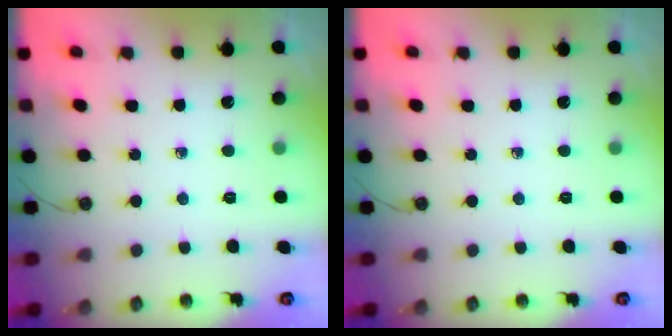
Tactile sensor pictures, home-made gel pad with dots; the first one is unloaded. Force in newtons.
{"total": 0.0}